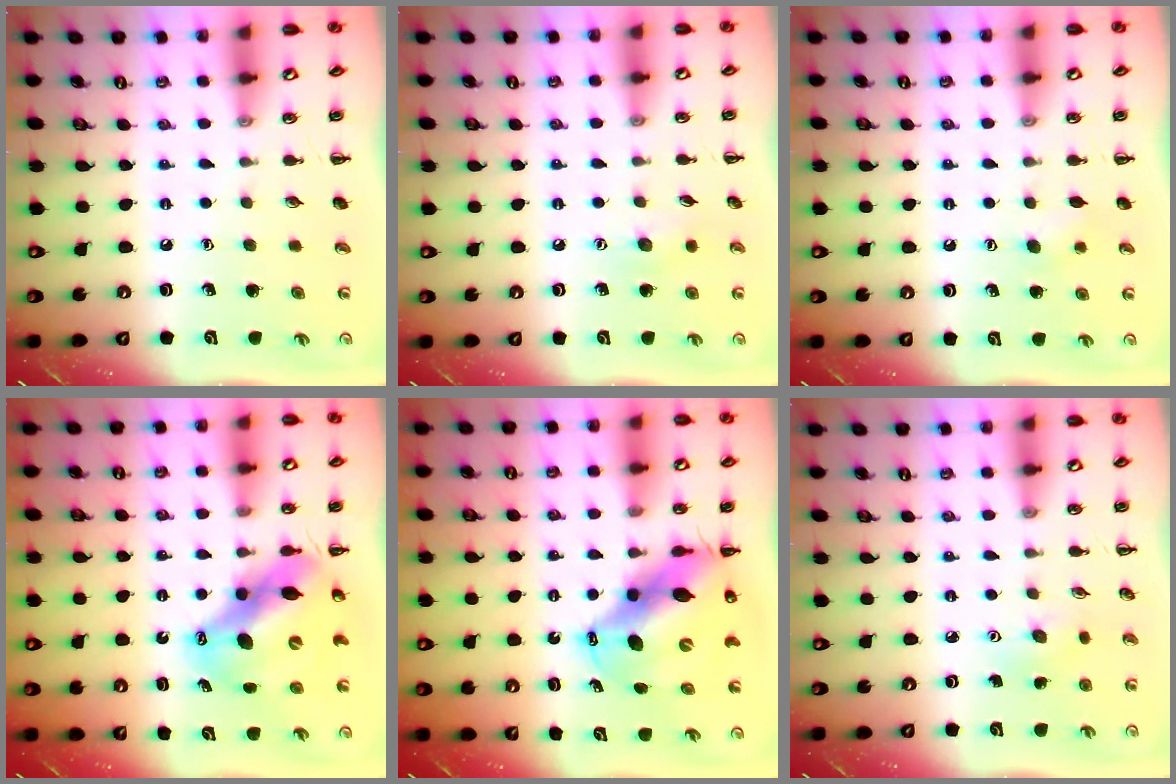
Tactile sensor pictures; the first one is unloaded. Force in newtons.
{"total": 6.0, "press": 5.8, "slide": 1.4}
{"total": 3.0, "press": 2.9, "slide": 0.8}
{"total": 13.5, "press": 13.1, "slide": 3.5}
{"total": 14.2, "press": 13.7, "slide": 3.8}
{"total": 3.2, "press": 3.0, "slide": 0.9}